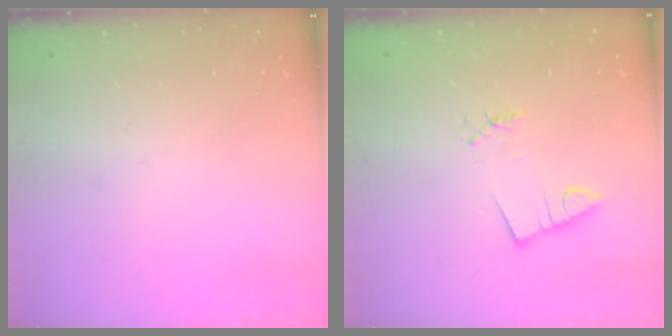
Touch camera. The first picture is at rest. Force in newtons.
{"total": 1.0, "press": 1.0, "slide": 0.0}